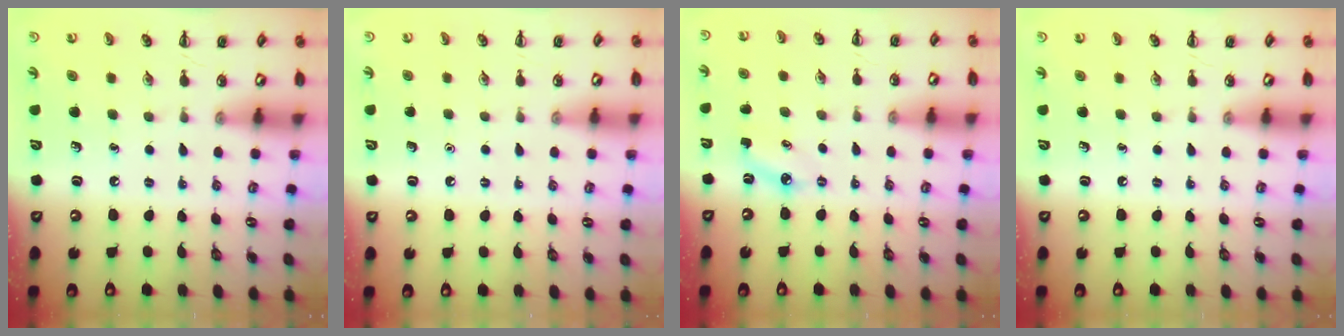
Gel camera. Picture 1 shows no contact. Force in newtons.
{"total": 1.6, "press": 1.6, "slide": 0.1}
{"total": 4.3, "press": 4.1, "slide": 1.4}
{"total": 0.0}